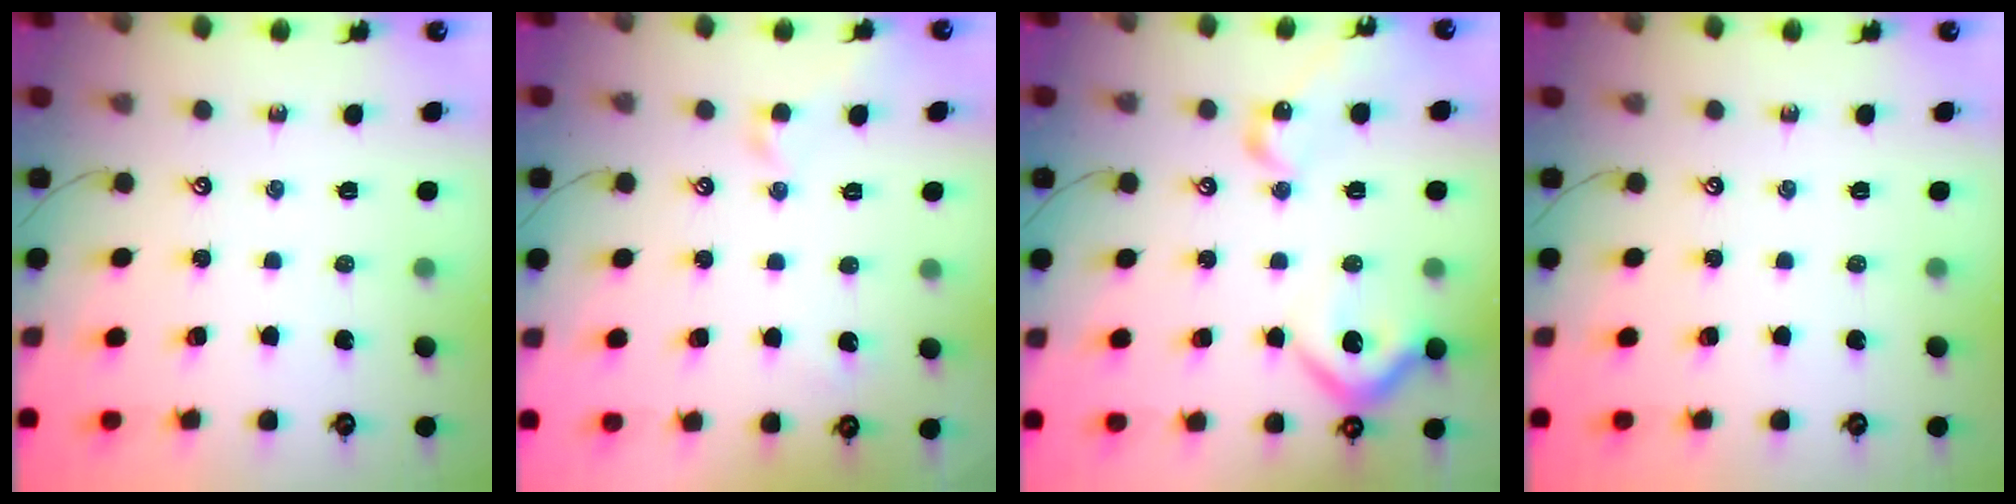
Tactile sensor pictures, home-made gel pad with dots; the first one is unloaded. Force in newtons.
{"total": 0.6, "press": 0.5, "slide": 0.3}
{"total": 13.7, "press": 13.7, "slide": 1.2}
{"total": 0.0}